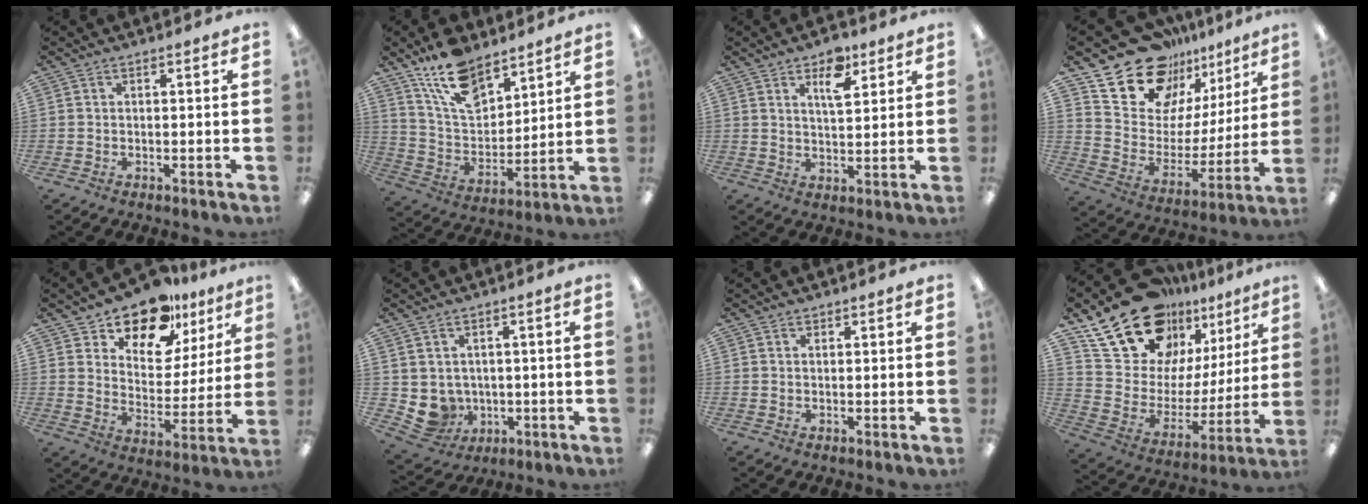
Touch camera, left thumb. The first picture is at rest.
{"total": 15.0, "force": [10.9, 7.4, 7.3], "torque": [-0.143, -0.054, 0.203]}
{"total": 7.8, "force": [4.5, 3.7, 5.2], "torque": [-0.065, -0.018, 0.071]}
{"total": 18.1, "force": [14.0, 10.3, 4.9], "torque": [-0.101, -0.111, 0.254]}
{"total": 16.0, "force": [12.3, 8.4, 6.0], "torque": [-0.100, -0.084, 0.221]}
{"total": 5.6, "force": [0.8, 5.4, 1.1], "torque": [-0.041, -0.010, 0.023]}
{"total": 0.6, "force": [0.5, 0.4, 0.2], "torque": [-0.004, 0.002, 0.008]}
{"total": 22.7, "force": [17.1, 11.9, 9.0], "torque": [-0.167, -0.113, 0.321]}